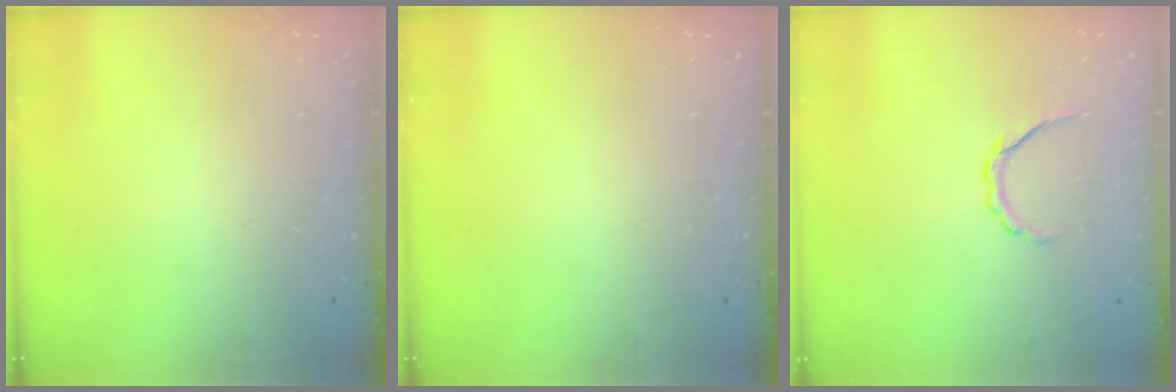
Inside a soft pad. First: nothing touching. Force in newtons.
{"total": 0.0}
{"total": 4.3, "press": 4.2, "slide": 0.8}